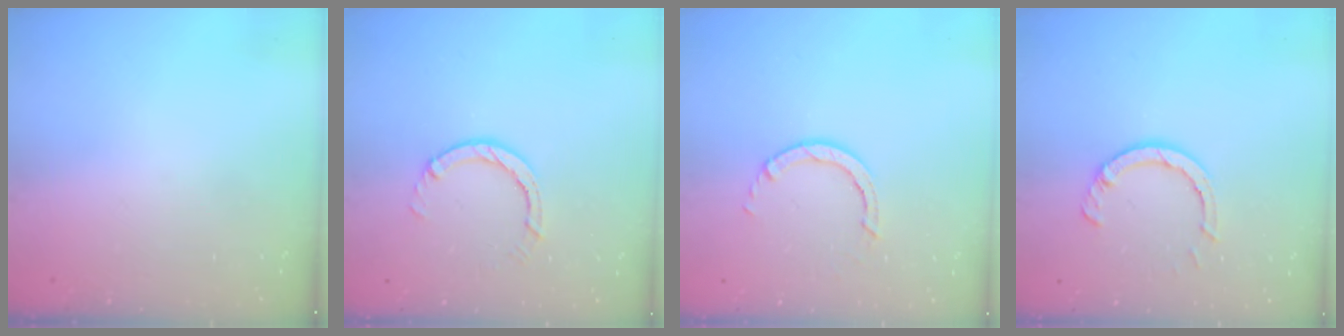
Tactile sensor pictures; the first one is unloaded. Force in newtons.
{"total": 2.9, "press": 2.9, "slide": 0.5}
{"total": 2.6, "press": 2.6, "slide": 0.3}
{"total": 5.7, "press": 5.6, "slide": 0.7}